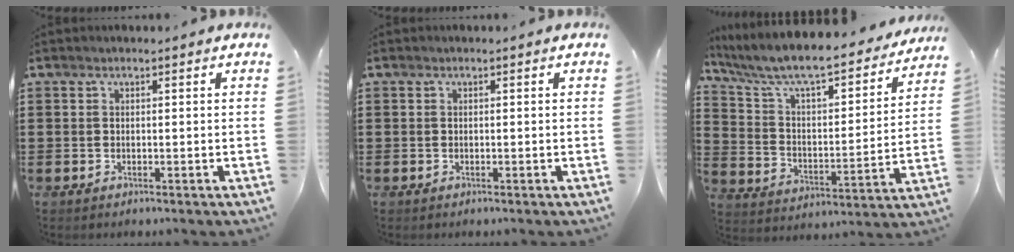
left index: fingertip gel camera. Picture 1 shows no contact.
{"total": 0.0}
{"total": 7.7, "force": [6.8, 1.1, 3.7], "torque": [-0.104, -0.055, 0.109]}